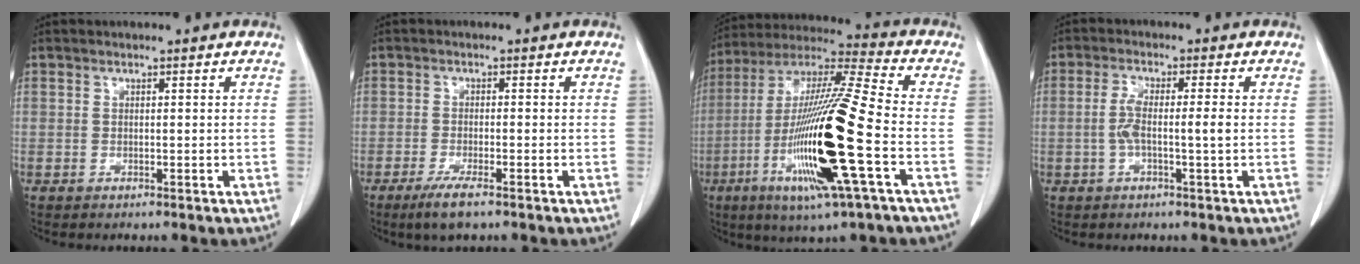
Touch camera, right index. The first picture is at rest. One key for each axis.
{"total": 4.1, "fx": -2.8, "fy": 0.4, "fz": 3.1, "tx": -0.064, "ty": -0.011, "tz": -0.050}
{"total": 22.1, "fx": -6.1, "fy": 0.4, "fz": 21.2, "tx": -0.438, "ty": -0.031, "tz": -0.122}
{"total": 4.3, "fx": -0.6, "fy": 0.2, "fz": 4.3, "tx": -0.090, "ty": 0.009, "tz": -0.009}